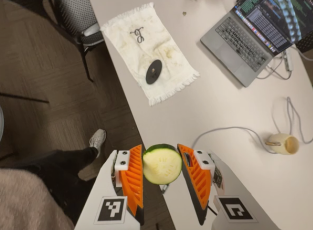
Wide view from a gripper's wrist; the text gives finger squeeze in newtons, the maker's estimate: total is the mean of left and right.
{"total": 9.3, "left": 9.1, "right": 9.4}